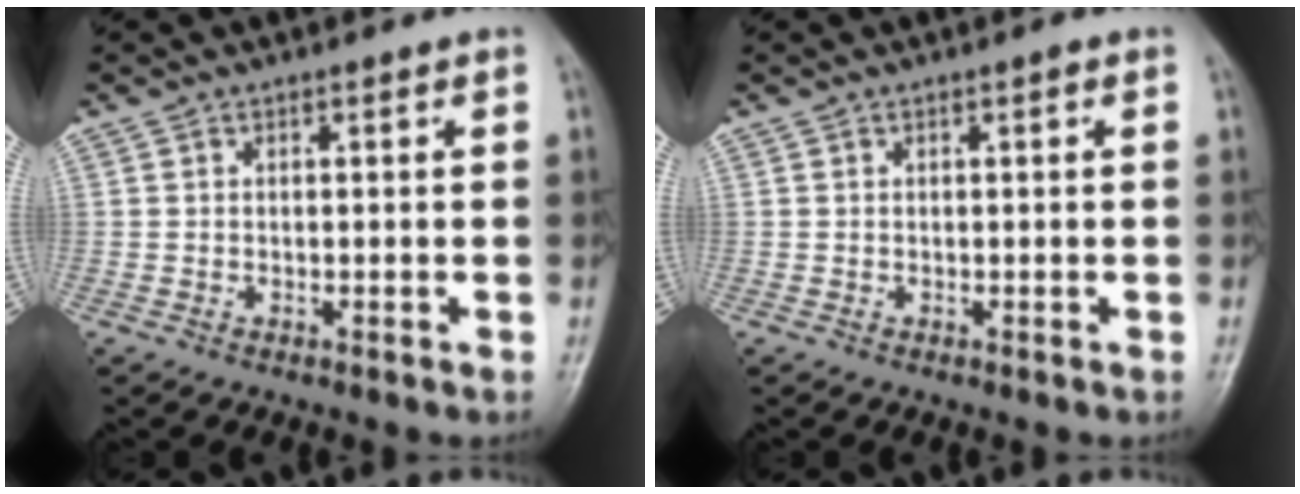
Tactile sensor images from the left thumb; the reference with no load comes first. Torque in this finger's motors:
{"motor_torque": [0.48, -0.10, 0.10, -0.21, 0.00]}